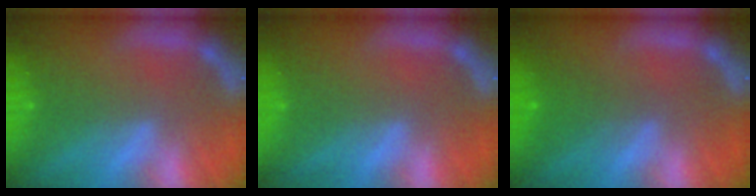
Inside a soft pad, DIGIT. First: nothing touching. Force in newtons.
{"total": 0.0}
{"total": 2.4}